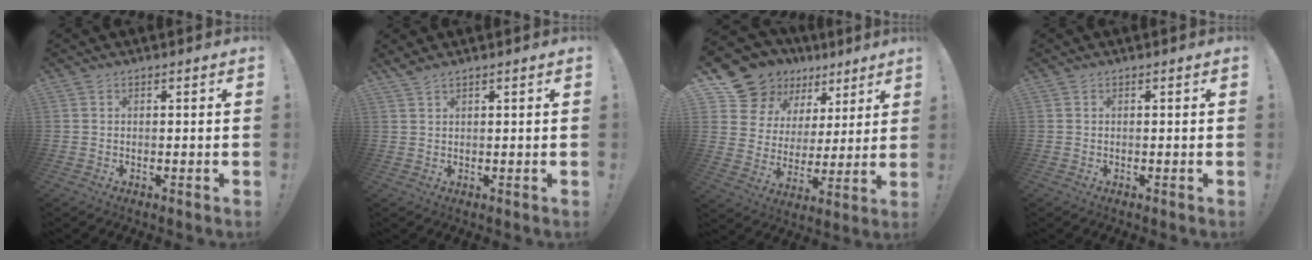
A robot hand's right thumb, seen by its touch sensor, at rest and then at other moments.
{"total": 1.4, "force": [1.3, 0.0, 0.5], "torque": [-0.016, -0.005, 0.025]}
{"total": 13.8, "force": [10.5, 8.4, 3.1], "torque": [-0.062, -0.079, 0.205]}
{"total": 0.0}